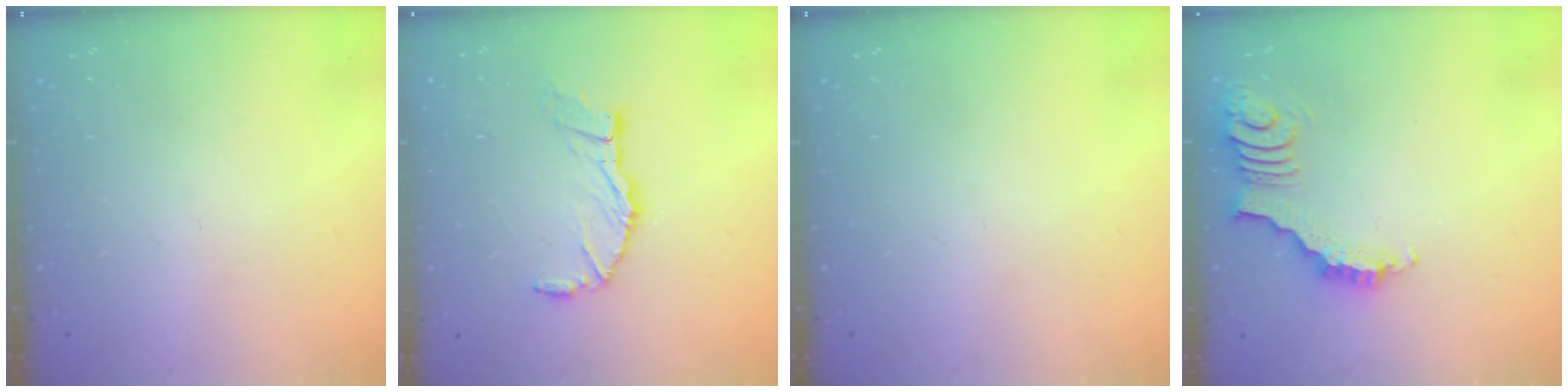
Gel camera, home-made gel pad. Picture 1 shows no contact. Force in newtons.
{"total": 10.1, "press": 10.0, "slide": 1.3}
{"total": 0.0}
{"total": 3.9, "press": 3.8, "slide": 0.7}